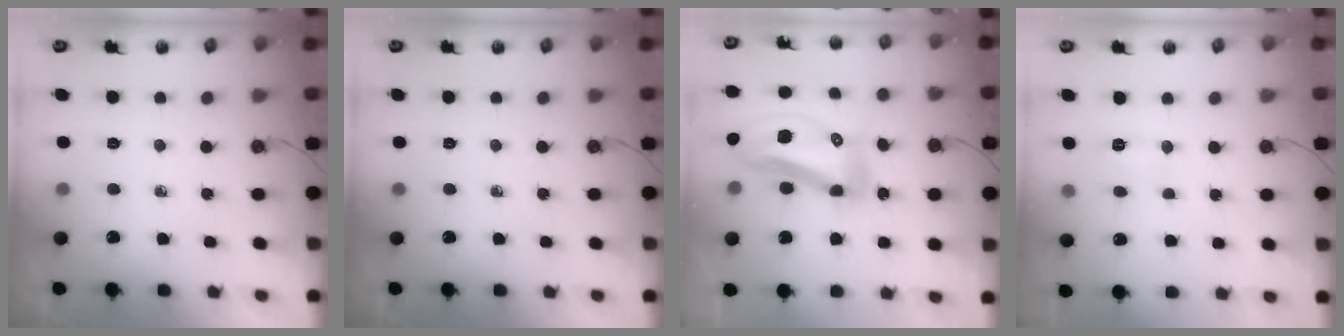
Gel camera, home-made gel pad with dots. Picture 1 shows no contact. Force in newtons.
{"total": 0.0}
{"total": 16.5, "press": 16.3, "slide": 2.1}
{"total": 6.2, "press": 6.1, "slide": 0.8}